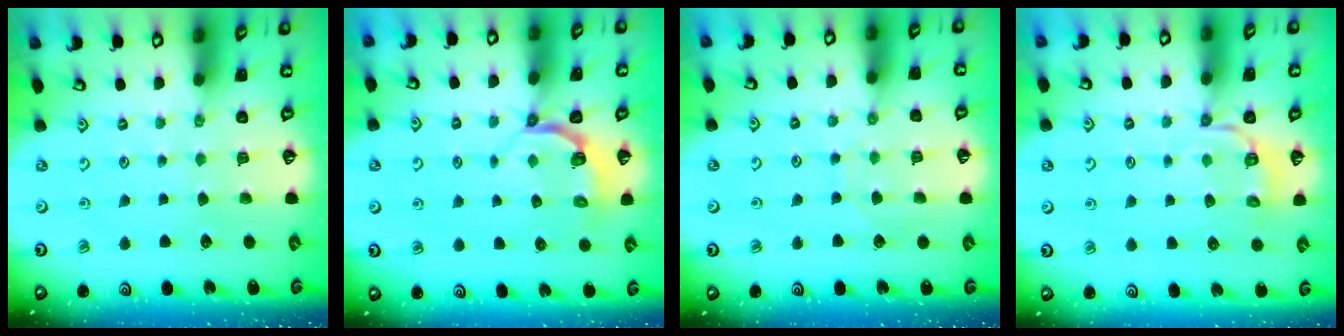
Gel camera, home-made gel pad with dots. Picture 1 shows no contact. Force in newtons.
{"total": 4.0, "press": 3.2, "slide": 2.4}
{"total": 6.6, "press": 6.6, "slide": 0.4}
{"total": 5.5, "press": 5.3, "slide": 1.7}